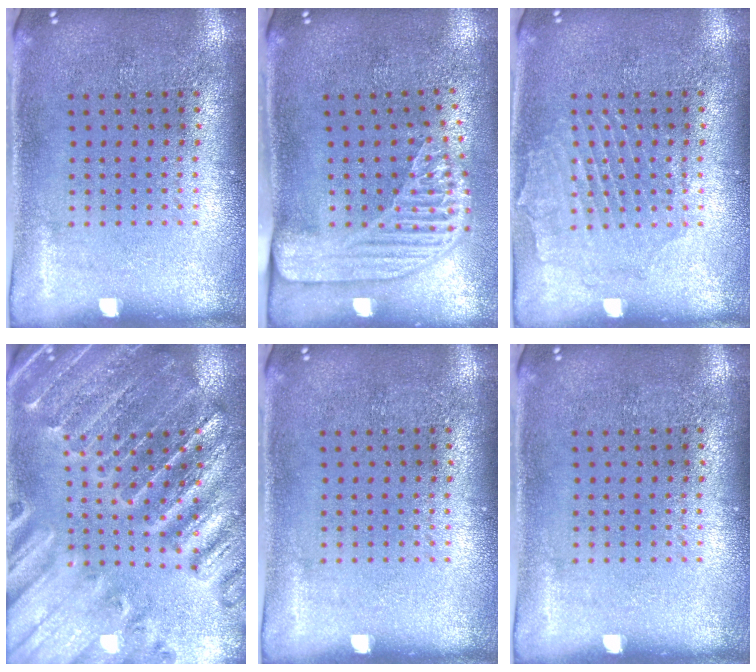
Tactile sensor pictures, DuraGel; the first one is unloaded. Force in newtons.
{"total": 2.3, "press": 1.7, "slide": 1.5}
{"total": 1.5, "press": 1.5, "slide": 0.1}
{"total": 2.7, "press": 2.7, "slide": 0.4}
{"total": 0.0}
{"total": 0.0}